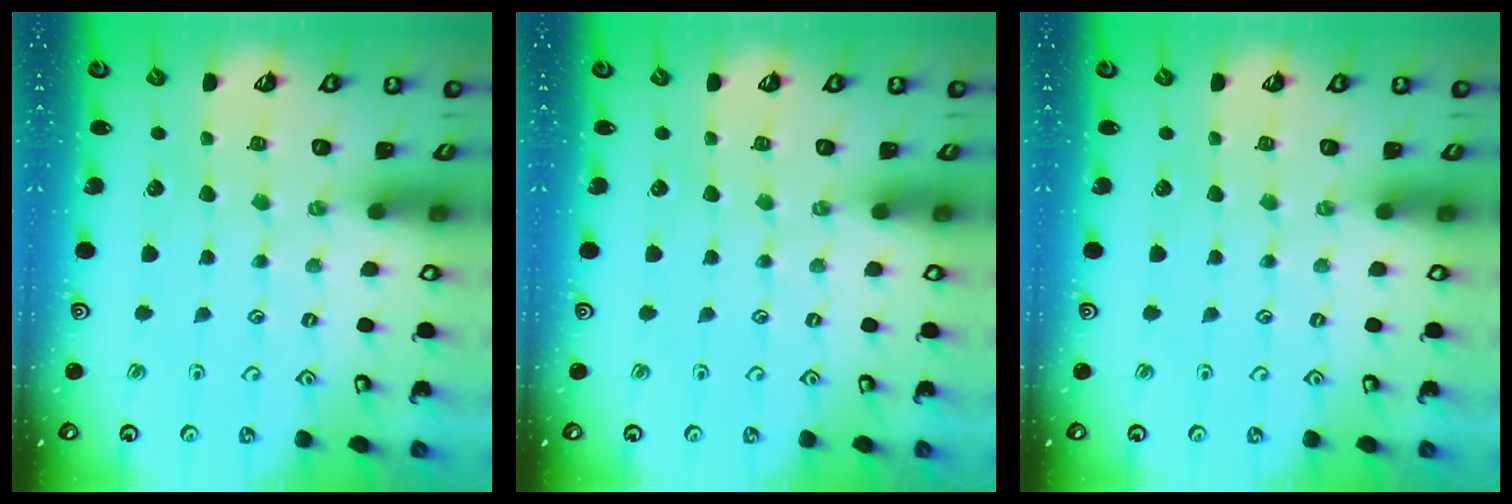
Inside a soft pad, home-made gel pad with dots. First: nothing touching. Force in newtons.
{"total": 0.0}
{"total": 0.0}